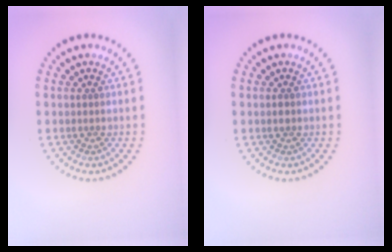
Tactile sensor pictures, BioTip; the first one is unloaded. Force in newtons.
{"total": 0.7, "press": 0.7, "slide": 0.1}